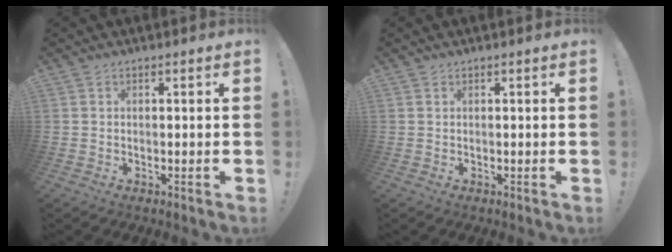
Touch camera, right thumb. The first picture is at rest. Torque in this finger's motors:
{"motor_torque": [-0.17, -0.05, -0.16, 0.06, -0.13]}